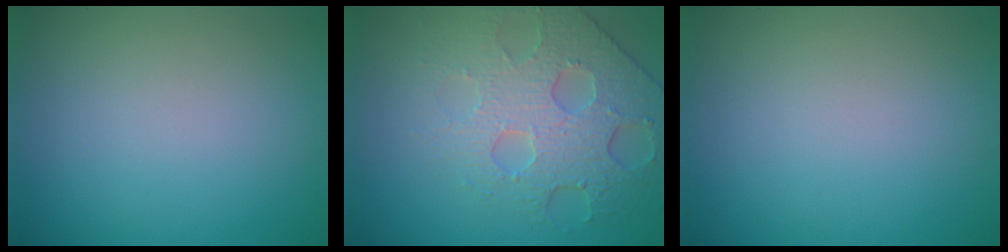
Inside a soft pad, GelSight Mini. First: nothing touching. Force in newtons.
{"total": 5.2, "press": 4.6, "slide": 2.3}
{"total": 0.0}